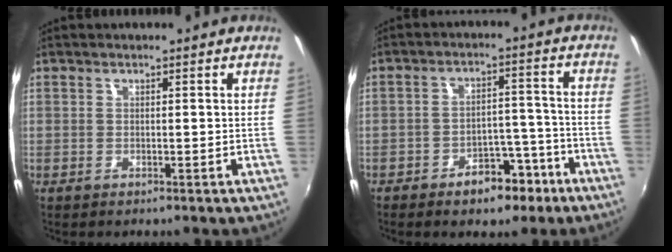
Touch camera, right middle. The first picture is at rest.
{"total": 8.2, "force": [-5.6, 4.5, 4.0], "torque": [-0.066, 0.024, -0.067]}